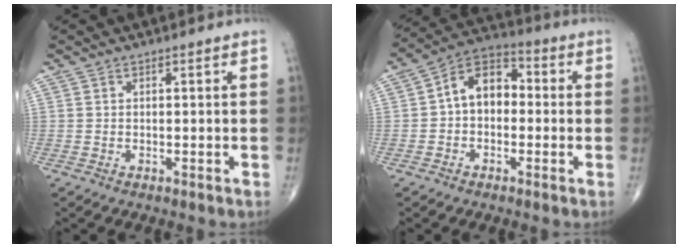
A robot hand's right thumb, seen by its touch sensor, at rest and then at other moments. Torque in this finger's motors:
{"motor_torque": [-0.20, 0.57, 0.52, -0.12, 0.06]}